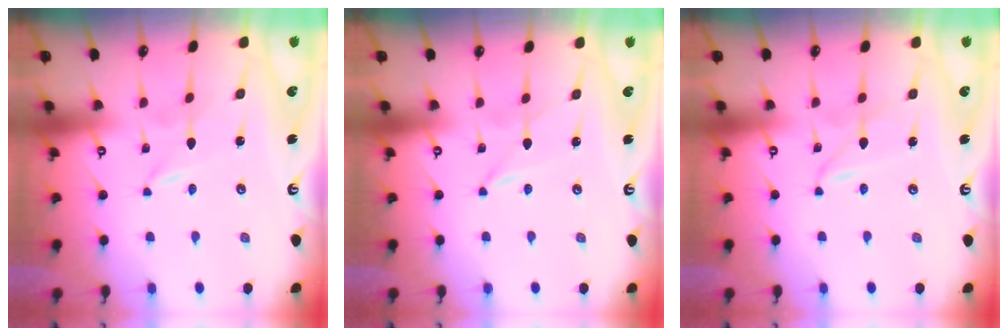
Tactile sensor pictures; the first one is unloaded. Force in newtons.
{"total": 0.6, "press": 0.5, "slide": 0.1}
{"total": 2.2, "press": 2.2, "slide": 0.2}